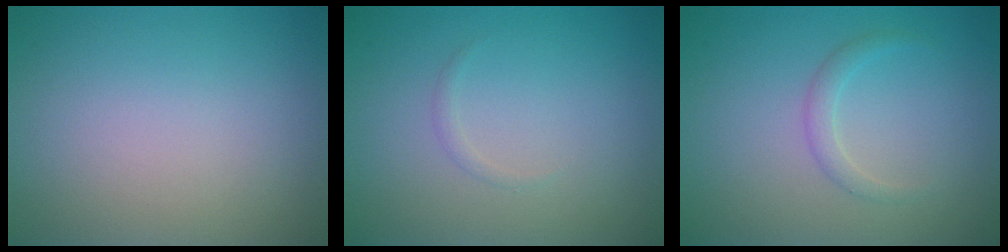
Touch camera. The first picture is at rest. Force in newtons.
{"total": 0.5, "press": 0.5, "slide": 0.0}
{"total": 1.2, "press": 1.2, "slide": 0.0}